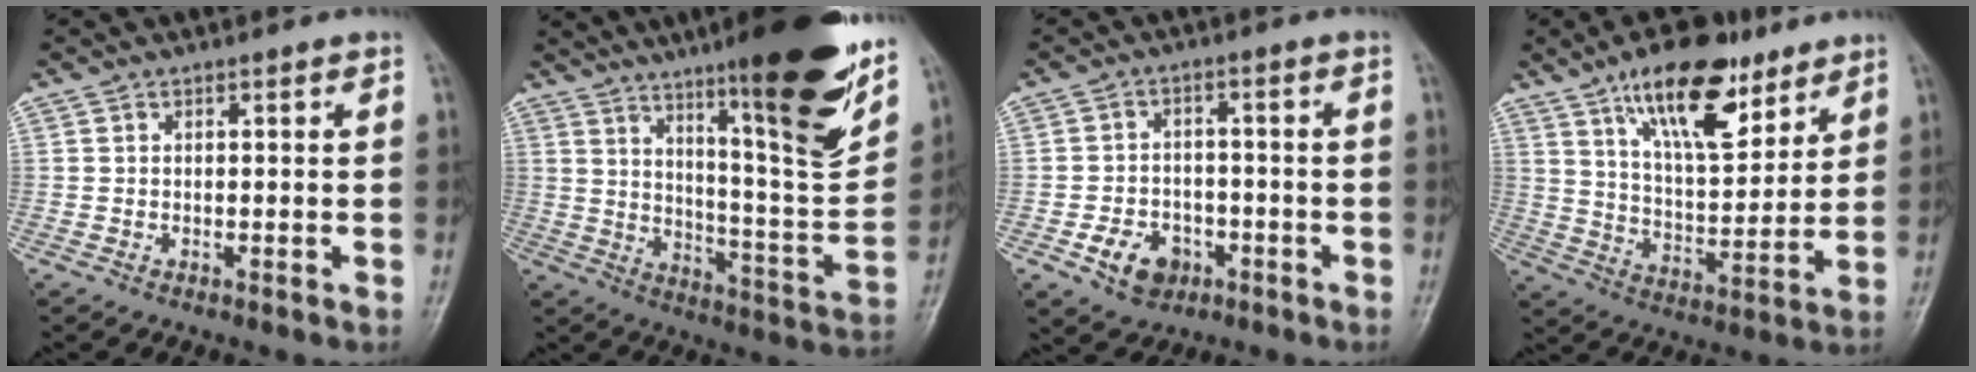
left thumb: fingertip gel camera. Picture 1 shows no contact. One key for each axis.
{"total": 22.5, "fx": 14.0, "fy": 3.4, "fz": 17.3, "tx": -0.225, "ty": -0.070, "tz": 0.218}
{"total": 7.3, "fx": -3.2, "fy": 5.5, "fz": 3.5, "tx": -0.036, "ty": 0.020, "tz": -0.049}
{"total": 16.8, "fx": 10.1, "fy": 6.9, "fz": 11.6, "tx": -0.152, "ty": -0.049, "tz": 0.172}